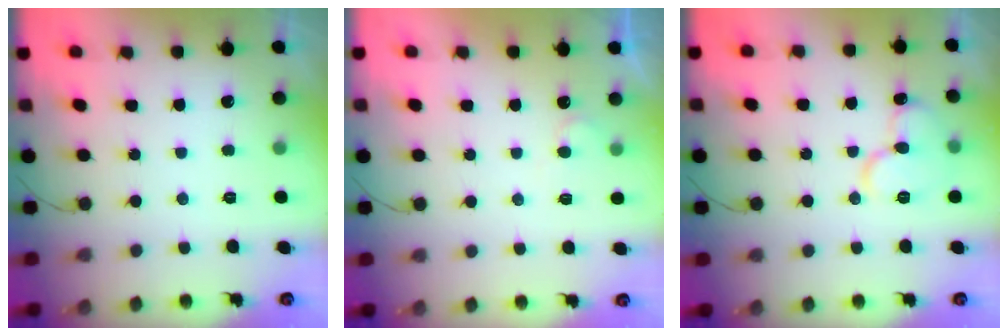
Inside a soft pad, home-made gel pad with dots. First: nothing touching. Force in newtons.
{"total": 3.7, "press": 3.6, "slide": 0.3}
{"total": 11.3, "press": 11.2, "slide": 1.5}